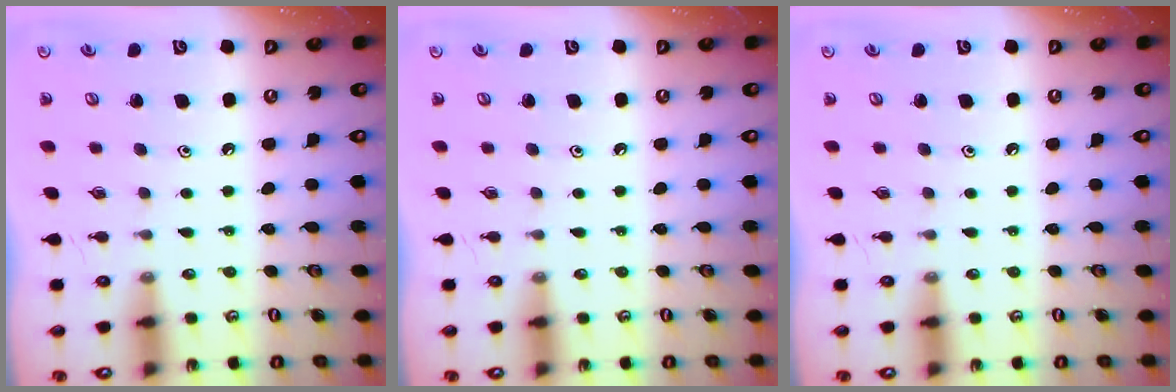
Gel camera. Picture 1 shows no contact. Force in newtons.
{"total": 0.0}
{"total": 0.0}